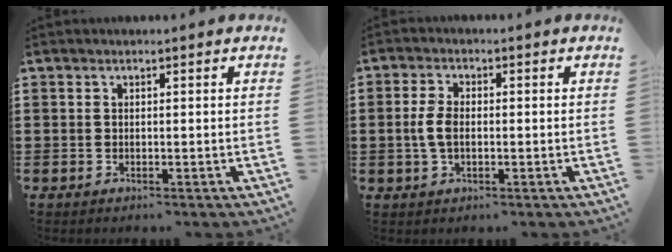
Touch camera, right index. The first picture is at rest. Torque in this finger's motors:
{"motor_torque": [1.08, 1.06, 0.08, 0.02]}